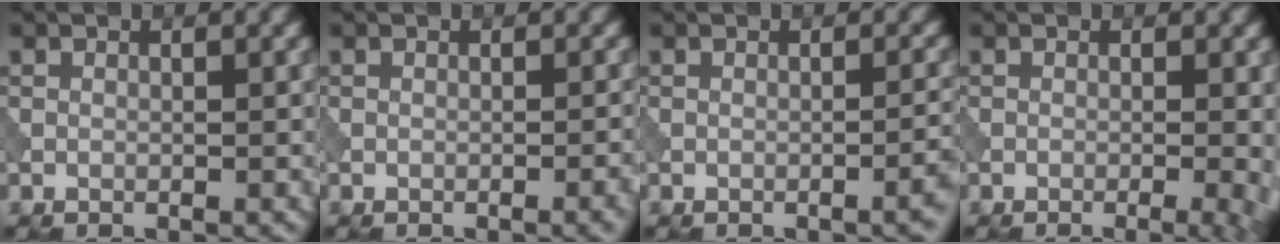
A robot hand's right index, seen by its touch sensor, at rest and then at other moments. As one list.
[{"total": 1.5, "force": [-0.6, 0.3, 1.3], "torque": [-0.013, 0.002, -0.010]}, {"total": 1.9, "force": [-0.8, 0.5, 1.7], "torque": [-0.015, 0.007, -0.014]}, {"total": 4.1, "force": [-1.0, 1.3, 3.8], "torque": [-0.036, -0.002, -0.010]}]